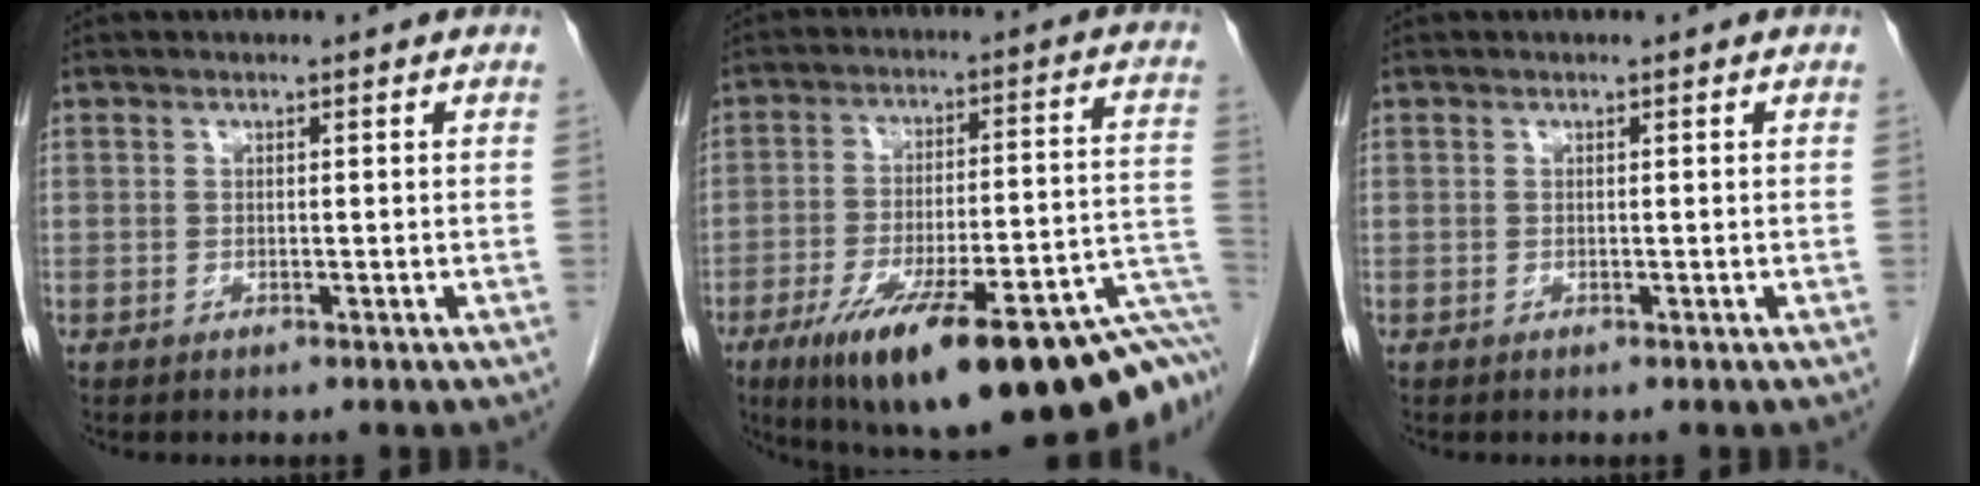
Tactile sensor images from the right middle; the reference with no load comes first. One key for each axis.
{"total": 26.9, "fx": -16.0, "fy": 3.9, "fz": 21.2, "tx": -0.235, "ty": 0.001, "tz": -0.239}
{"total": 0.0}